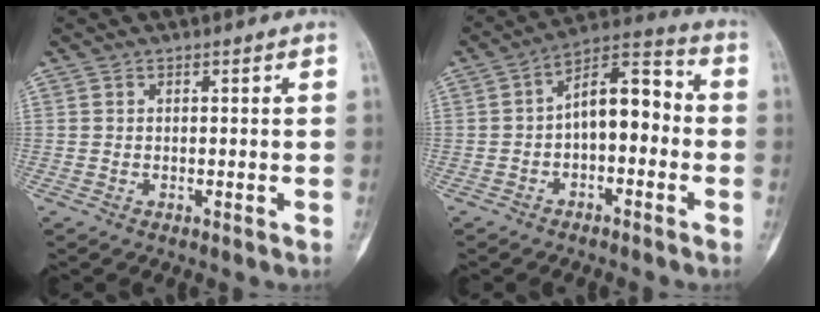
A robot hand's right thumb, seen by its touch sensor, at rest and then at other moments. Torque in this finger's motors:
{"motor_torque": [1.31, 1.18, 0.37, -0.33, 0.17]}